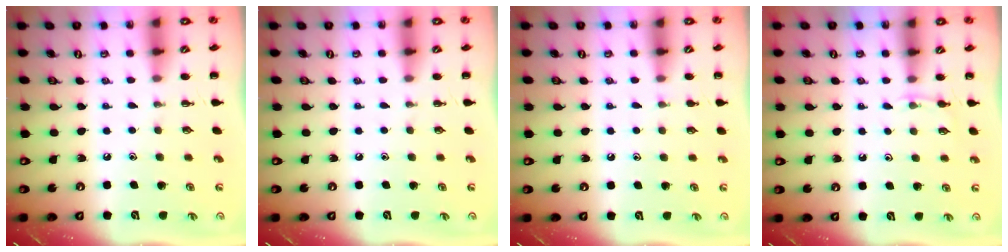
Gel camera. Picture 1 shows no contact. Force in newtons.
{"total": 0.0}
{"total": 3.6, "press": 3.4, "slide": 1.3}
{"total": 3.3, "press": 3.1, "slide": 1.2}